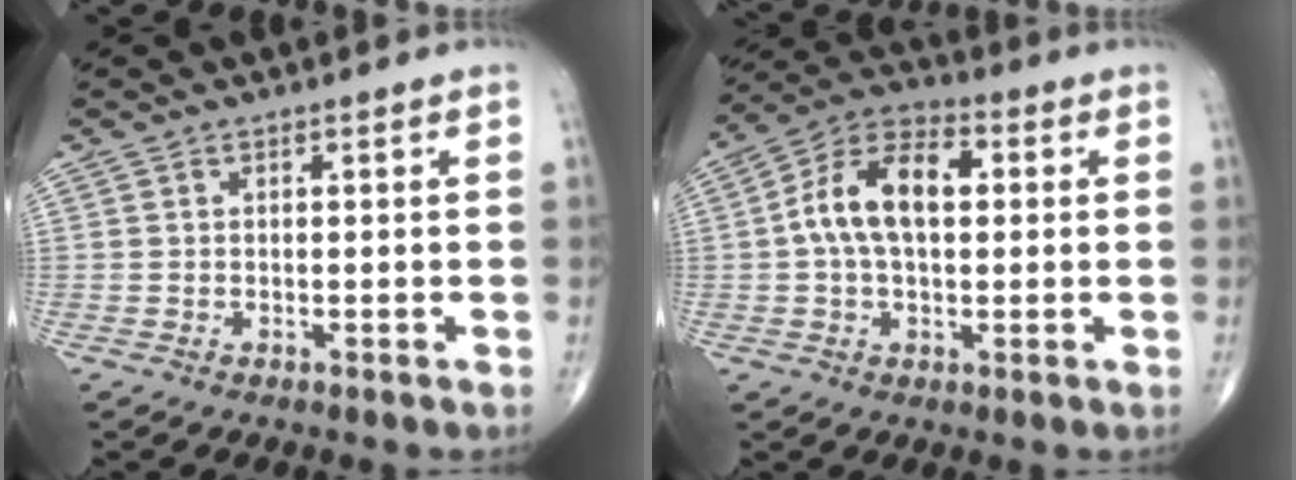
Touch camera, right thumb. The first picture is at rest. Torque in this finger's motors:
{"motor_torque": [0.14, 0.16, 0.17, -0.15, 0.16]}